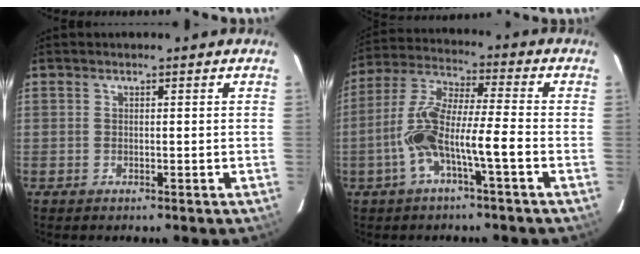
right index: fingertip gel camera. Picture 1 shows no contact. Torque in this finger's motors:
{"motor_torque": [0.44, -0.18, 0.36, 0.21]}